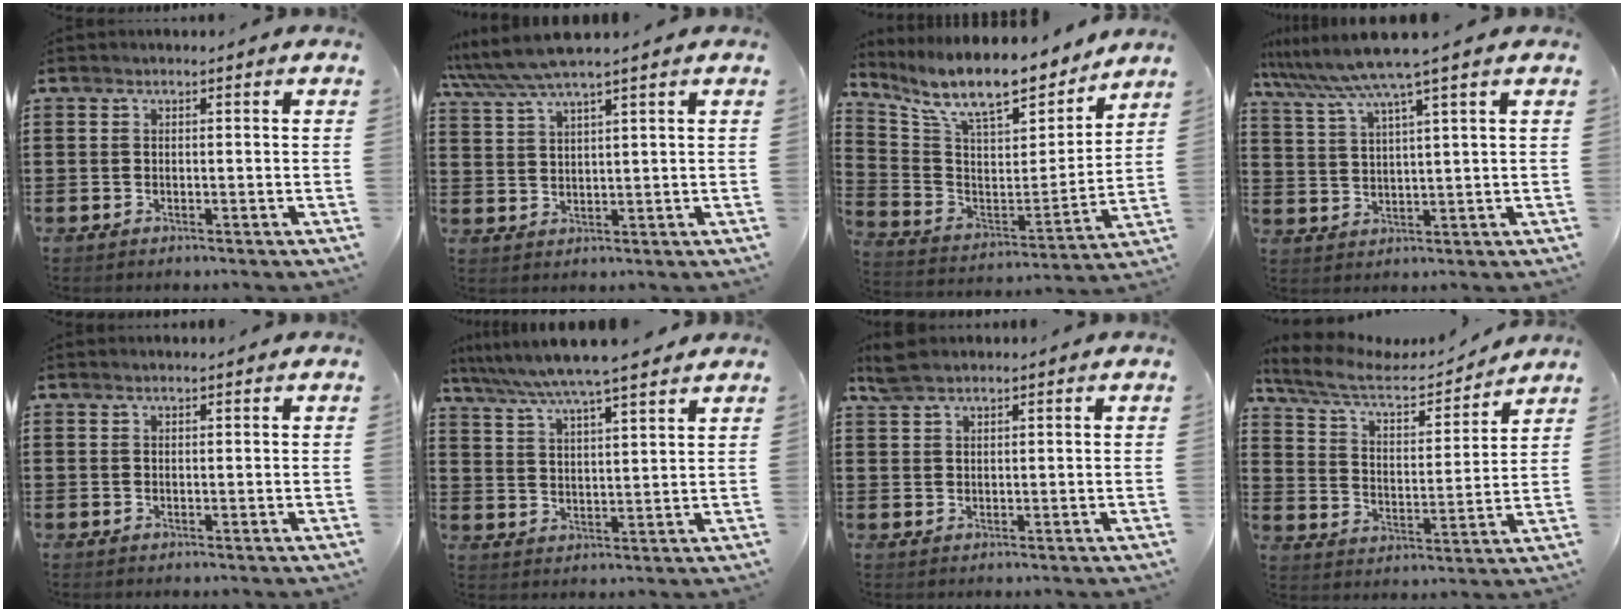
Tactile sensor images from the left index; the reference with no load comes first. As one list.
[{"total": 5.5, "force": [4.6, 0.0, 3.1], "torque": [-0.071, -0.012, 0.082]}, {"total": 11.8, "force": [9.9, 2.4, 6.0], "torque": [-0.149, -0.065, 0.170]}, {"total": 6.5, "force": [5.1, -0.9, 3.9], "torque": [-0.094, -0.026, 0.086]}, {"total": 0.7, "force": [0.6, 0.0, 0.3], "torque": [-0.006, 0.000, 0.012]}, {"total": 6.7, "force": [6.0, -0.2, 3.0], "torque": [-0.080, -0.028, 0.103]}, {"total": 3.2, "force": [2.7, 1.0, 1.5], "torque": [-0.035, 0.004, 0.052]}, {"total": 8.1, "force": [6.9, 2.1, 3.8], "torque": [-0.102, -0.031, 0.117]}]